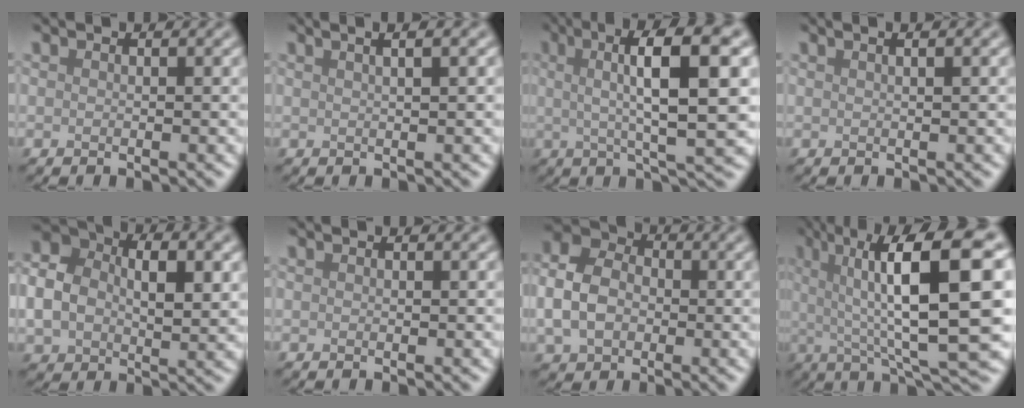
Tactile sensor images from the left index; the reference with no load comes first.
{"total": 4.7, "force": [2.3, 2.2, 3.4], "torque": [-0.012, 0.034, -0.006]}
{"total": 10.7, "force": [2.4, 2.4, 10.2], "torque": [-0.134, 0.015, 0.034]}
{"total": 2.7, "force": [1.4, 1.2, 2.0], "torque": [-0.007, 0.009, -0.006]}
{"total": 8.8, "force": [0.7, 5.9, 6.5], "torque": [-0.126, 0.004, 0.010]}
{"total": 0.0}
{"total": 6.4, "force": [-0.5, 4.9, 4.1], "torque": [-0.101, 0.005, -0.013]}
{"total": 13.4, "force": [2.7, 3.0, 12.8], "torque": [-0.178, 0.017, 0.041]}